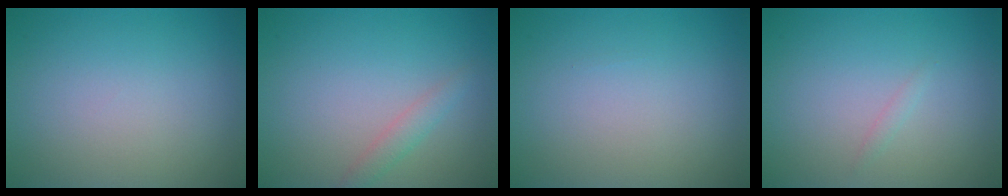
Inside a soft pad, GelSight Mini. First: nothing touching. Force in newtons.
{"total": 1.4, "press": 1.4, "slide": 0.0}
{"total": 0.0}
{"total": 0.5, "press": 0.5, "slide": 0.0}